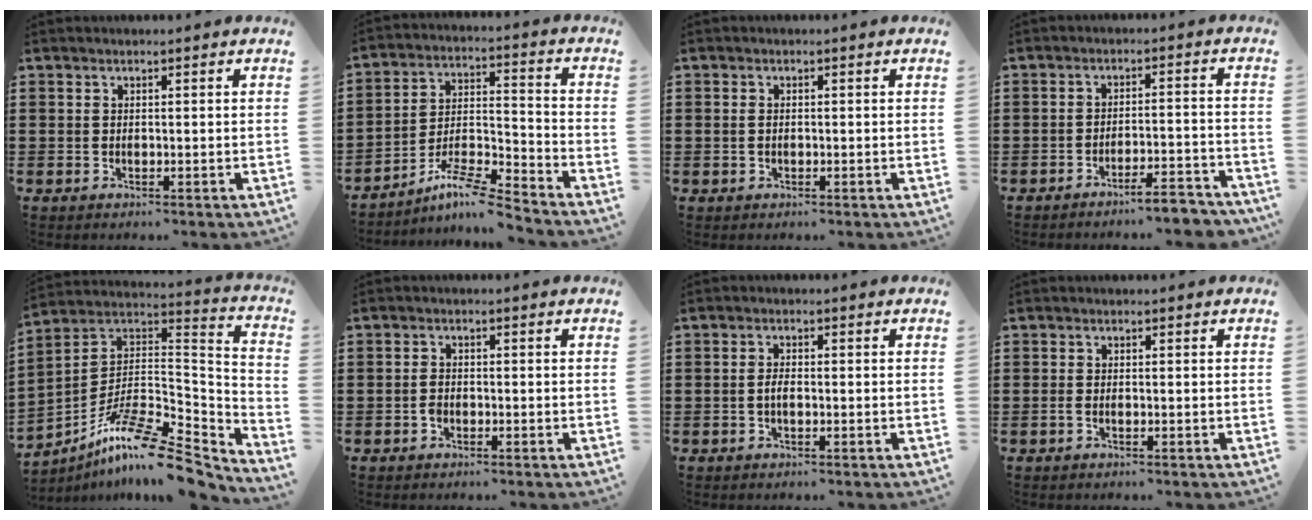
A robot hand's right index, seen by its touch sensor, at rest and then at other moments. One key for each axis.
{"total": 8.6, "fx": -7.4, "fy": 0.8, "fz": 4.2, "tx": -0.081, "ty": 0.008, "tz": -0.143}
{"total": 1.0, "fx": -0.1, "fy": 0.6, "fz": 0.7, "tx": -0.016, "ty": 0.004, "tz": -0.003}
{"total": 4.7, "fx": -4.3, "fy": 0.0, "fz": 1.9, "tx": -0.032, "ty": -0.007, "tz": -0.084}
{"total": 12.9, "fx": -8.8, "fy": 3.1, "fz": 9.0, "tx": -0.169, "ty": 0.010, "tz": -0.167}
{"total": 1.4, "fx": -0.7, "fy": 0.9, "fz": 0.9, "tx": -0.019, "ty": -0.001, "tz": -0.012}
{"total": 1.7, "fx": -0.5, "fy": 0.6, "fz": 1.6, "tx": -0.038, "ty": -0.003, "tz": -0.011}
{"total": 0.8, "fx": -0.4, "fy": 0.1, "fz": 0.7, "tx": -0.014, "ty": -0.006, "tz": -0.005}